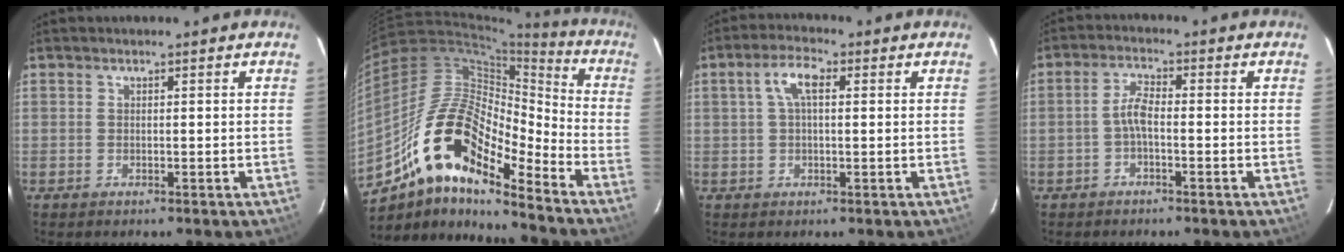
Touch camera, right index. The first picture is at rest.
{"total": 19.7, "force": [-12.6, 6.3, 13.7], "torque": [-0.237, -0.009, -0.250]}
{"total": 5.0, "force": [1.2, 2.1, 4.4], "torque": [-0.086, 0.017, 0.022]}
{"total": 3.3, "force": [-1.2, 0.9, 2.9], "torque": [-0.065, 0.011, -0.026]}